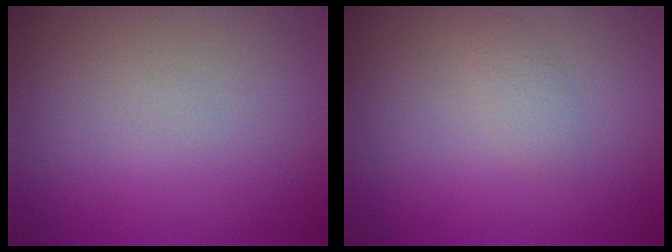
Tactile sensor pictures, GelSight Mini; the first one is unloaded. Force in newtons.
{"total": 1.1, "press": 1.1, "slide": 0.1}